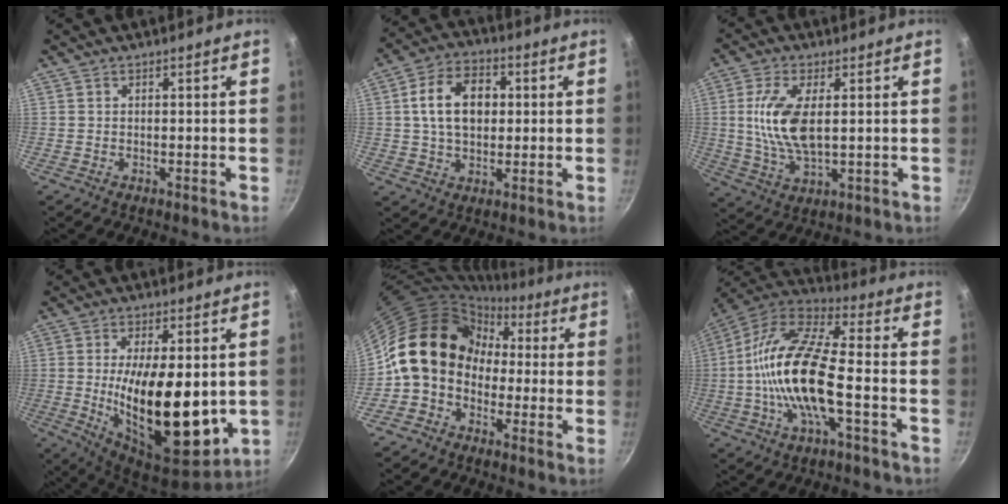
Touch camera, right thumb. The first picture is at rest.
{"total": 12.0, "force": [1.7, 8.2, 8.5], "torque": [-0.123, 0.015, 0.021]}
{"total": 11.2, "force": [1.5, 5.1, 9.9], "torque": [-0.197, -0.005, 0.032]}
{"total": 20.9, "force": [-0.8, 9.2, 18.8], "torque": [-0.290, -0.023, -0.005]}
{"total": 14.5, "force": [-0.8, 12.2, 7.9], "torque": [-0.091, 0.051, -0.035]}
{"total": 19.1, "force": [-3.3, 6.8, 17.6], "torque": [-0.339, 0.038, -0.080]}